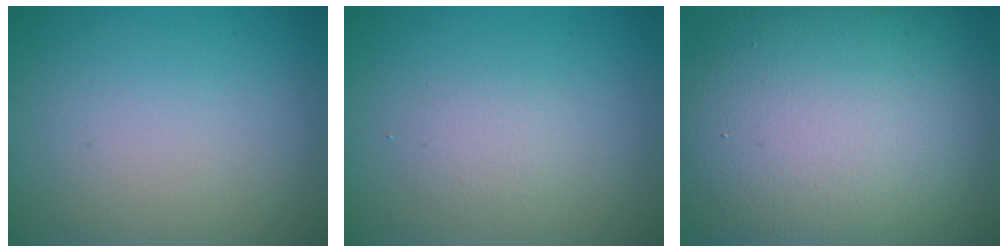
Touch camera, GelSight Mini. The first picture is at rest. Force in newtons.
{"total": 1.3, "press": 1.3, "slide": 0.1}
{"total": 16.5, "press": 16.5, "slide": 1.4}